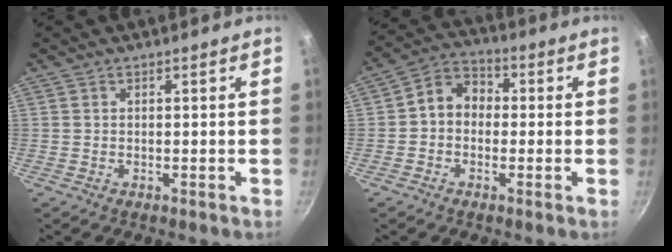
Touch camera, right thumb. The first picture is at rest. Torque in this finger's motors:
{"motor_torque": [0.10, 0.16, 0.32, -0.51, 0.05]}